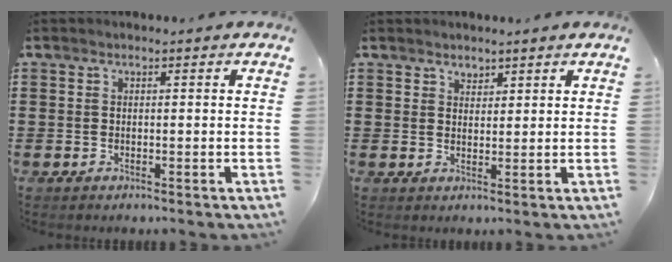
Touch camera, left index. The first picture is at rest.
{"total": 1.6, "force": [1.5, 0.6, -0.1], "torque": [0.007, -0.001, 0.027]}